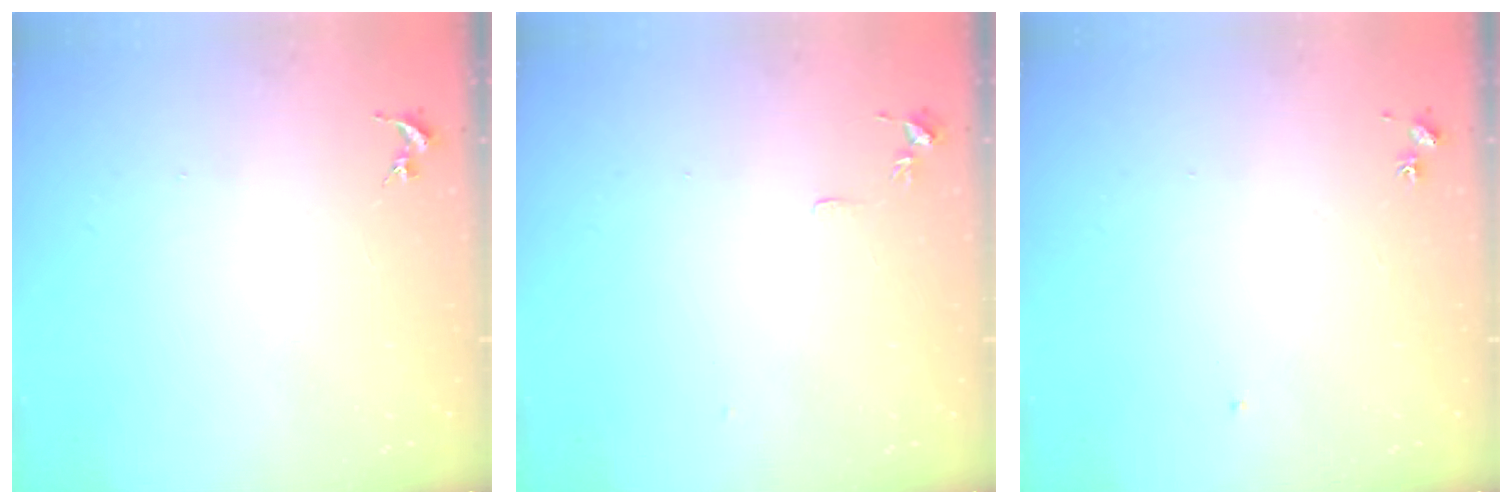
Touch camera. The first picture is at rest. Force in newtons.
{"total": 4.4, "press": 4.4, "slide": 0.6}
{"total": 4.4, "press": 4.4, "slide": 0.5}